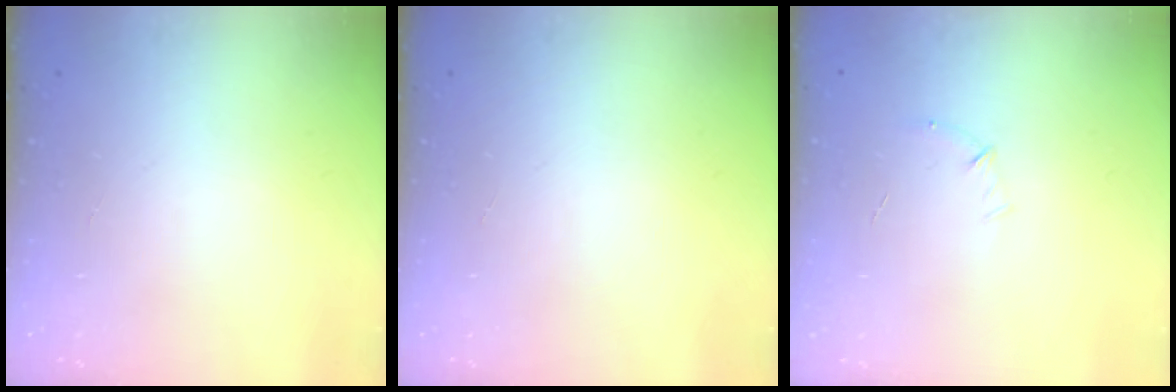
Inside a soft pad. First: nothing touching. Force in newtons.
{"total": 0.0}
{"total": 4.9, "press": 4.7, "slide": 1.2}